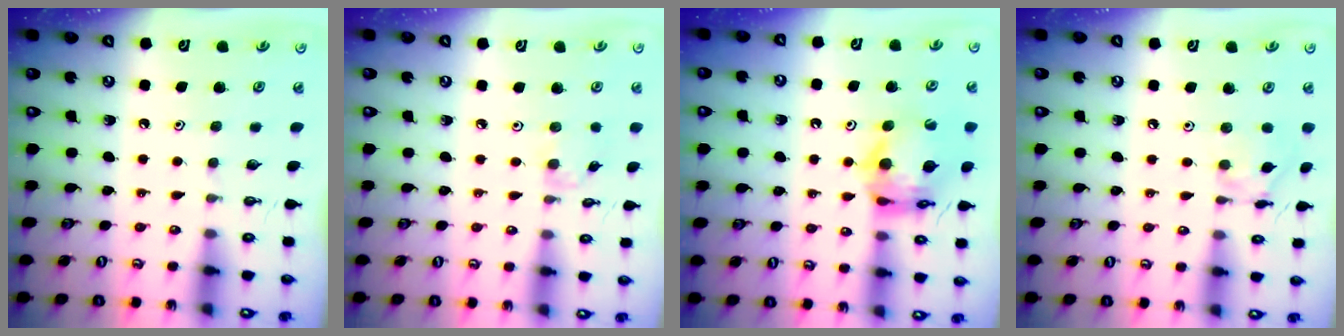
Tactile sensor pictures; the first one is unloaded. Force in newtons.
{"total": 2.1, "press": 2.1, "slide": 0.4}
{"total": 13.1, "press": 13.0, "slide": 1.3}
{"total": 9.1, "press": 9.1, "slide": 0.5}